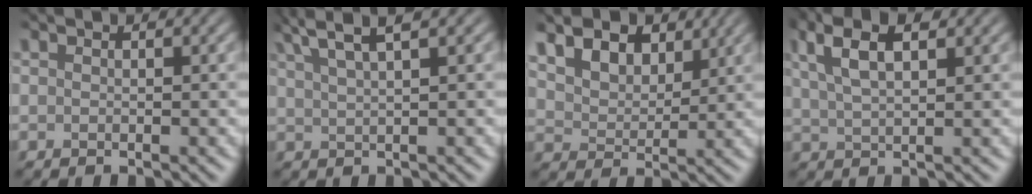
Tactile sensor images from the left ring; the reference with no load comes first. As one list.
[{"total": 3.4, "force": [2.6, 0.1, 2.2], "torque": [-0.040, 0.014, 0.050]}, {"total": 7.8, "force": [4.7, 4.8, 3.9], "torque": [-0.091, 0.022, 0.072]}, {"total": 4.7, "force": [2.4, 1.7, 3.7], "torque": [-0.076, 0.011, 0.045]}]